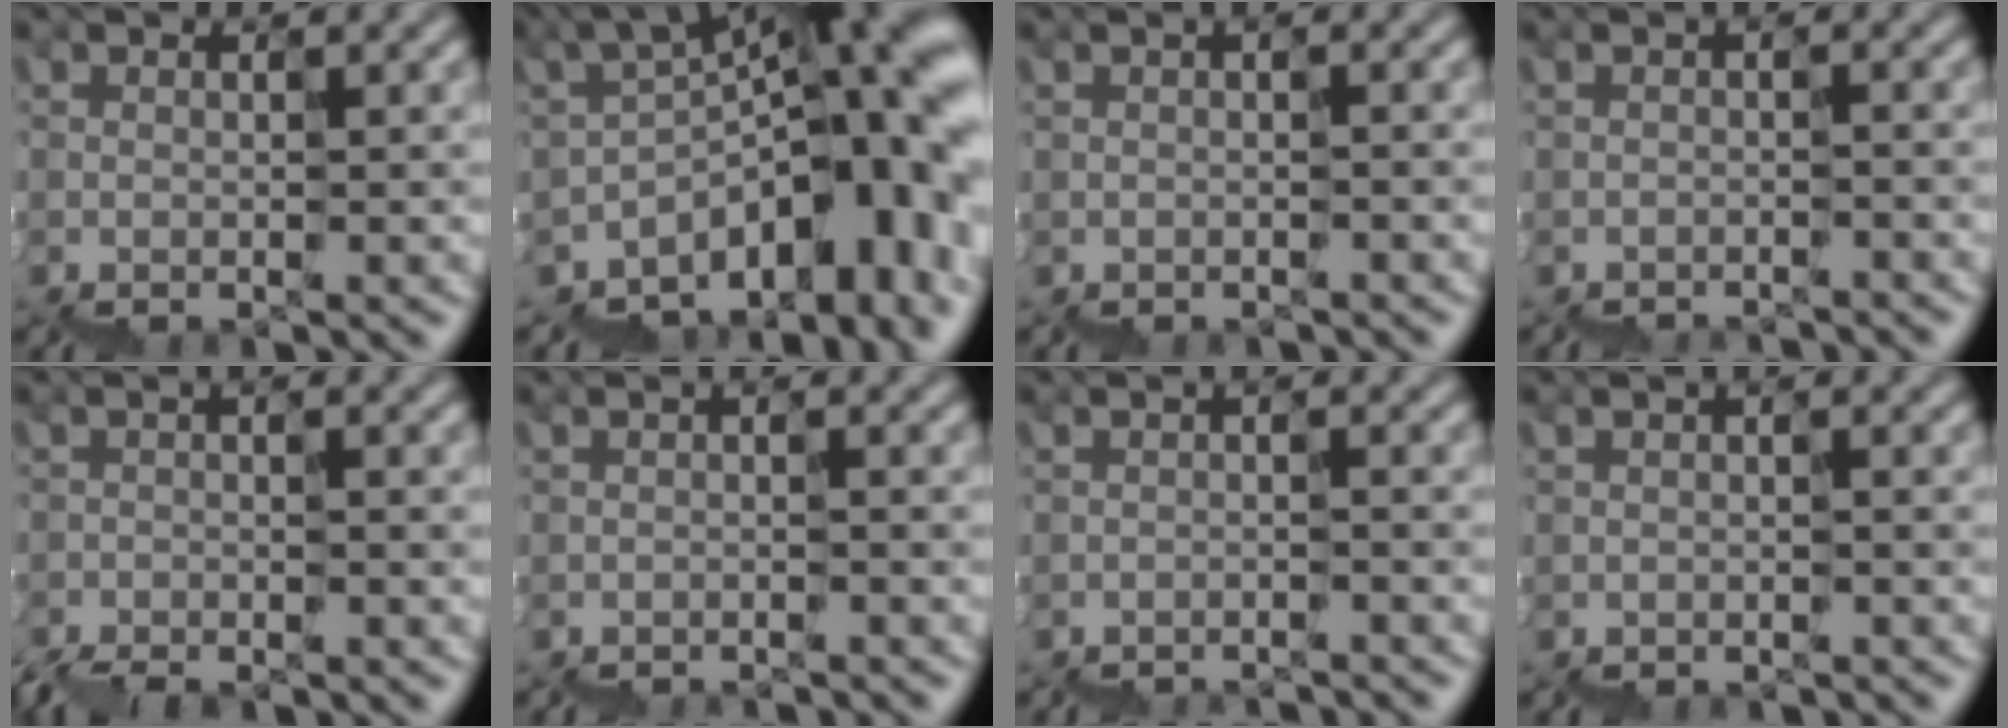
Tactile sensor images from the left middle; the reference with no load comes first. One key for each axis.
{"total": 14.5, "fx": -4.0, "fy": 7.2, "fz": 11.9, "tx": -0.159, "ty": 0.006, "tz": -0.043}
{"total": 1.4, "fx": -1.4, "fy": 0.2, "fz": 0.3, "tx": 0.006, "ty": 0.001, "tz": -0.010}
{"total": 3.1, "fx": -3.0, "fy": 0.2, "fz": 0.2, "tx": 0.005, "ty": 0.010, "tz": -0.035}
{"total": 3.1, "fx": -3.1, "fy": 0.1, "fz": 0.5, "tx": -0.017, "ty": 0.000, "tz": -0.054}
{"total": 2.2, "fx": -2.2, "fy": 0.1, "fz": 0.2, "tx": 0.009, "ty": 0.003, "tz": -0.024}
{"total": 3.4, "fx": -3.4, "fy": 0.3, "fz": 0.3, "tx": 0.002, "ty": 0.012, "tz": -0.039}
{"total": 1.6, "fx": -1.5, "fy": 0.2, "fz": 0.3, "tx": 0.006, "ty": 0.002, "tz": -0.012}